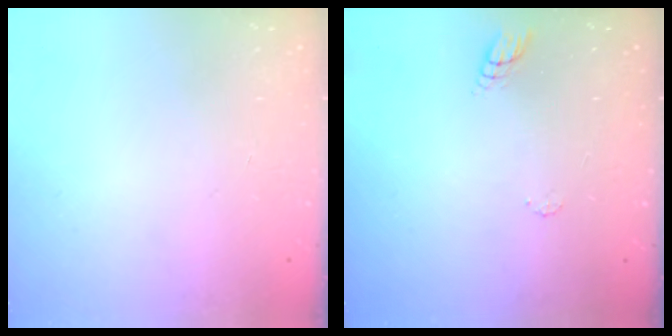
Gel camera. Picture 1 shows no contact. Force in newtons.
{"total": 5.5, "press": 5.5, "slide": 0.5}